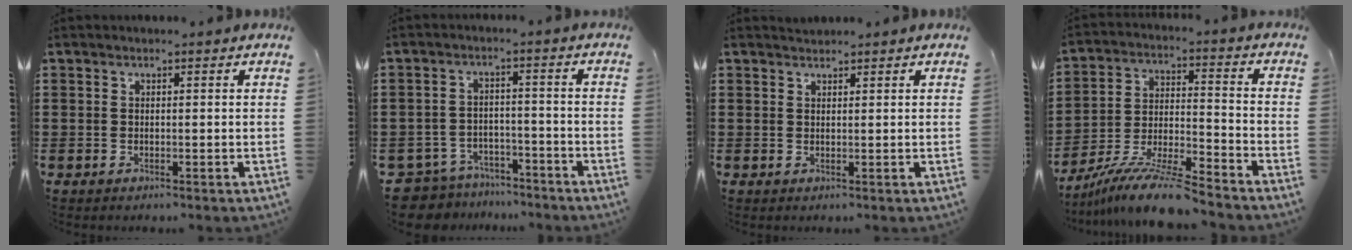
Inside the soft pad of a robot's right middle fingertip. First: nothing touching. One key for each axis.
{"total": 5.4, "fx": -5.3, "fy": 1.3, "fz": 0.1, "tx": -0.027, "ty": 0.006, "tz": -0.115}
{"total": 1.1, "fx": 1.0, "fy": 0.1, "fz": -0.2, "tx": 0.000, "ty": -0.002, "tz": 0.021}
{"total": 10.9, "fx": -9.9, "fy": 0.5, "fz": 4.7, "tx": -0.088, "ty": 0.014, "tz": -0.192}